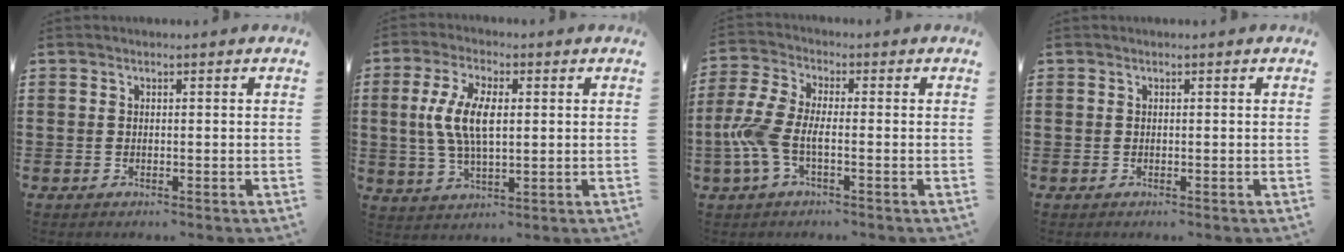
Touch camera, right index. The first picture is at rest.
{"total": 8.1, "force": [0.7, 3.5, 7.3], "torque": [-0.161, 0.005, 0.006]}
{"total": 6.8, "force": [-1.8, 3.0, 5.8], "torque": [-0.155, -0.014, -0.042]}
{"total": 0.0}